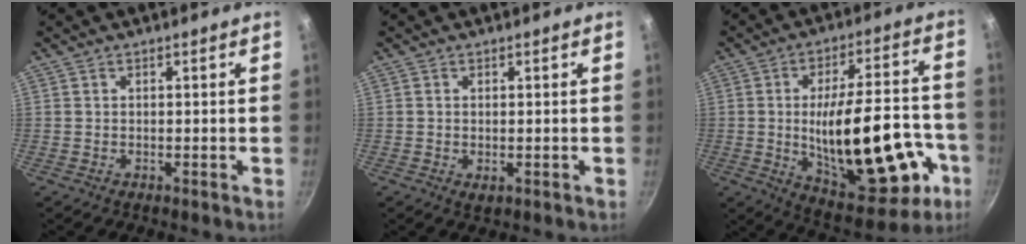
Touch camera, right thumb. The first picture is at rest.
{"total": 1.4, "force": [-0.1, 0.8, 1.2], "torque": [-0.019, -0.004, -0.001]}
{"total": 27.0, "force": [-6.4, 11.9, 23.4], "torque": [-0.313, 0.028, -0.069]}